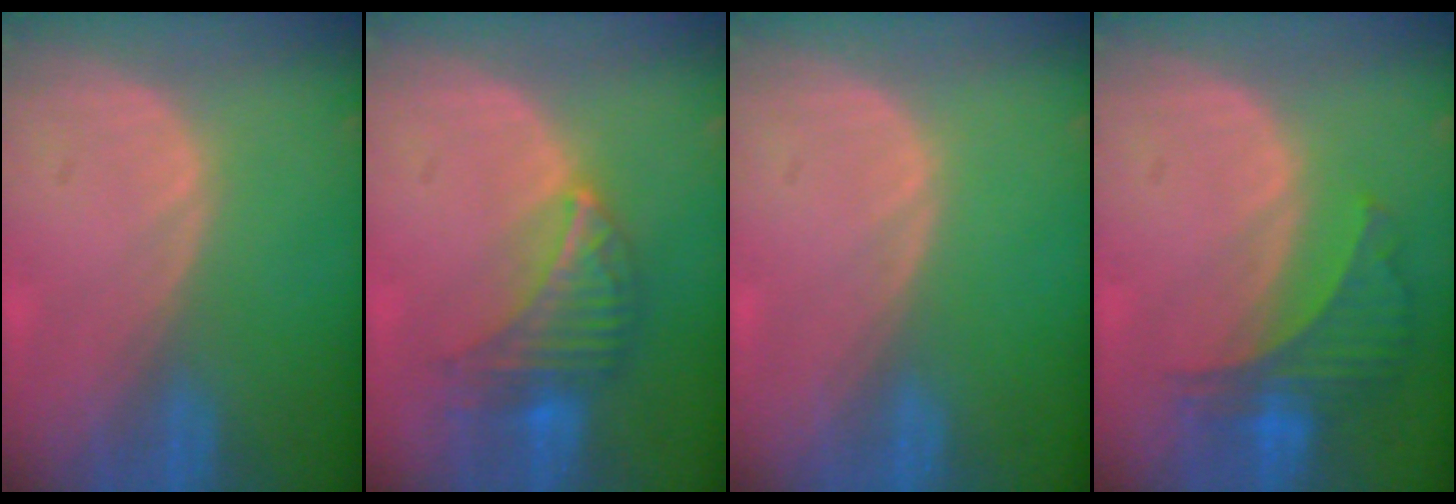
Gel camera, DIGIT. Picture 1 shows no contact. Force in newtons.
{"total": 6.7, "press": 6.5, "slide": 1.5}
{"total": 0.0}
{"total": 6.3, "press": 5.9, "slide": 2.2}